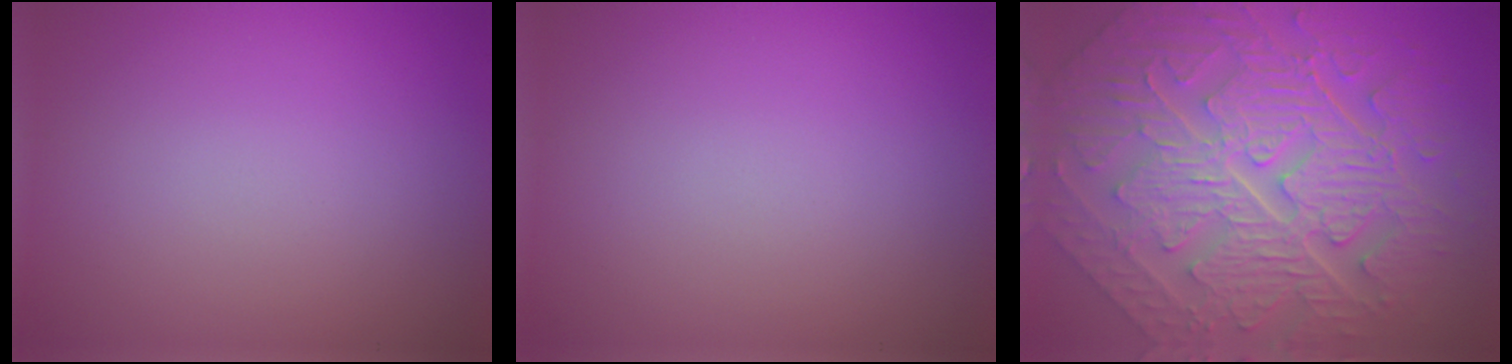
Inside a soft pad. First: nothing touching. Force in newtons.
{"total": 0.0}
{"total": 11.5, "press": 7.8, "slide": 8.5}